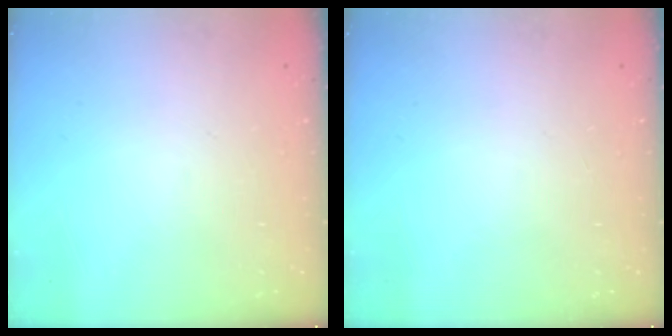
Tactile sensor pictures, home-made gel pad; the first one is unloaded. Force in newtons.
{"total": 0.0}